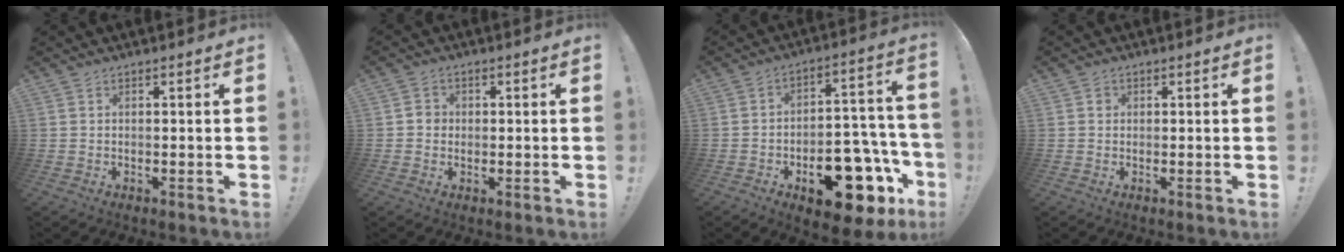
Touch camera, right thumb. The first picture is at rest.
{"total": 2.9, "force": [-0.4, 2.6, 1.3], "torque": [-0.011, 0.006, -0.010]}
{"total": 18.4, "force": [-9.3, 9.7, 12.7], "torque": [-0.138, 0.073, -0.134]}
{"total": 1.2, "force": [0.1, 1.2, 0.4], "torque": [0.001, 0.000, 0.000]}